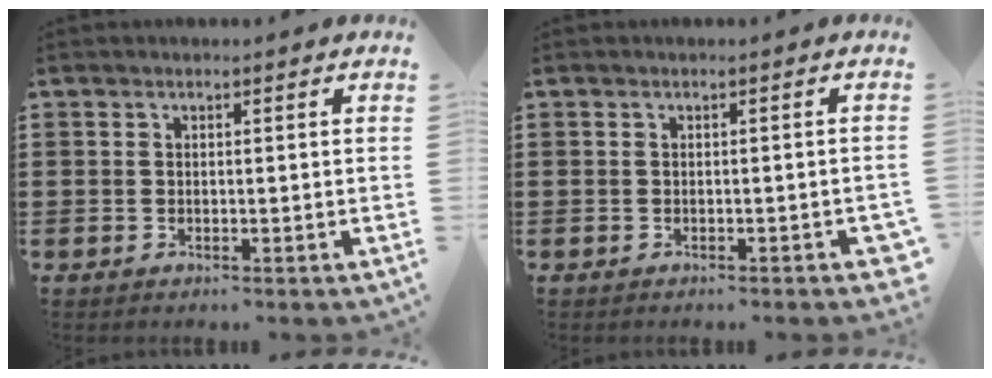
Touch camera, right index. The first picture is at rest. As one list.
[{"total": 0.8, "force": [-0.5, 0.3, 0.6], "torque": [-0.013, -0.002, -0.009]}]